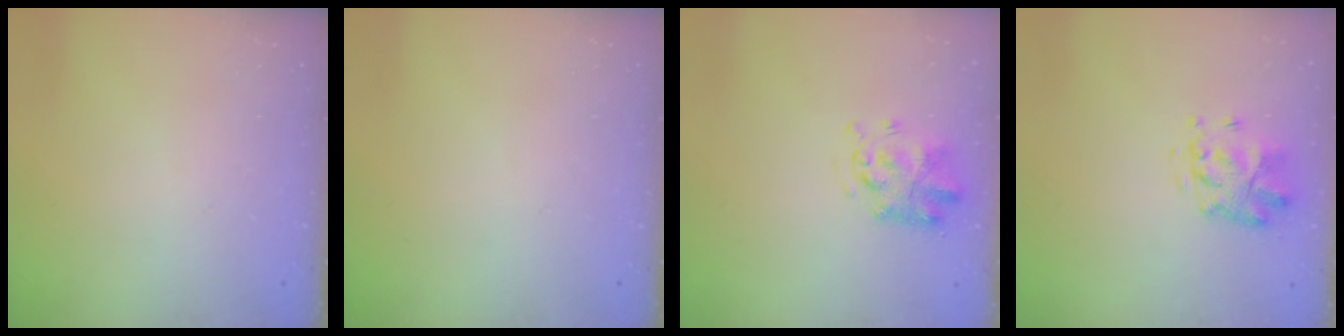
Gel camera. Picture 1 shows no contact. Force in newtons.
{"total": 0.0}
{"total": 3.1, "press": 3.0, "slide": 0.6}
{"total": 3.8, "press": 3.4, "slide": 1.7}